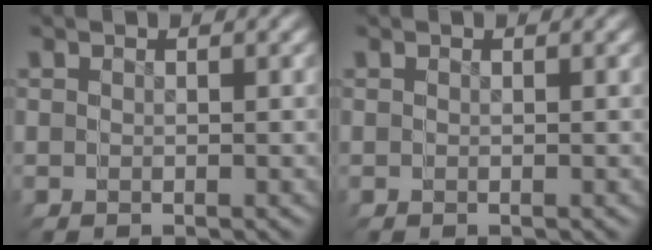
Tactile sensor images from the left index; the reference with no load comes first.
{"total": 0.0}